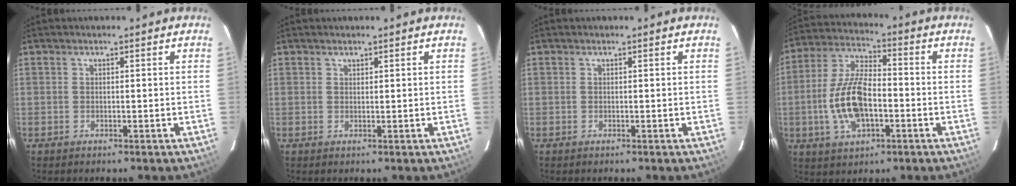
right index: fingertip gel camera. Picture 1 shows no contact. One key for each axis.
{"total": 0.6, "fx": 0.5, "fy": 0.3, "fz": 0.0, "tx": 0.000, "ty": 0.001, "tz": 0.010}
{"total": 0.0}
{"total": 13.1, "fx": -3.0, "fy": 6.2, "fz": 11.2, "tx": -0.235, "ty": 0.007, "tz": -0.053}